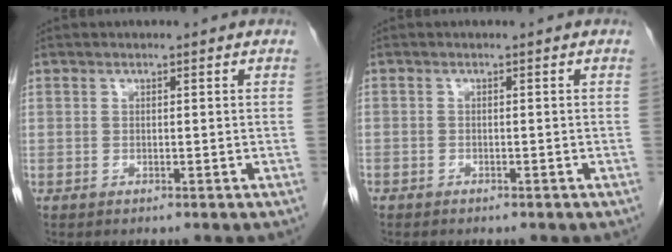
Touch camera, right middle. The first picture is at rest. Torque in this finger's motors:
{"motor_torque": [1.02, -1.12, 1.03, 0.01]}